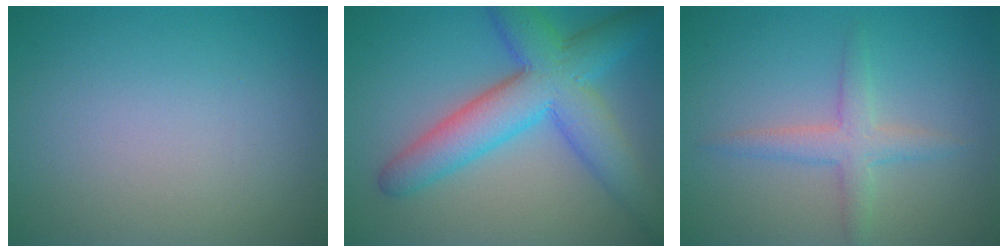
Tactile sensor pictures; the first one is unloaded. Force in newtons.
{"total": 8.3, "press": 8.3, "slide": 0.2}
{"total": 2.7, "press": 2.7, "slide": 0.1}